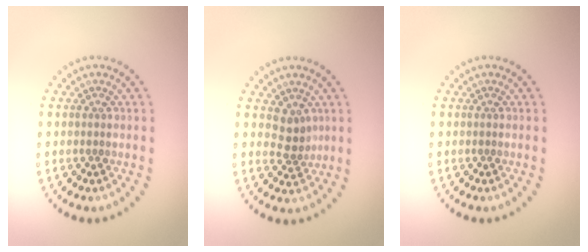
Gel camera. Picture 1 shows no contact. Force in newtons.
{"total": 2.0, "press": 1.5, "slide": 1.3}
{"total": 0.0}